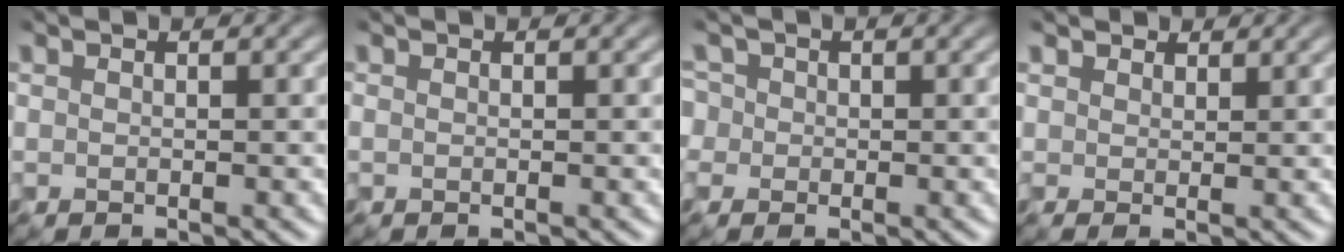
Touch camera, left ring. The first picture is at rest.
{"total": 0.0}
{"total": 2.5, "force": [0.6, 2.2, 0.8], "torque": [0.005, 0.018, -0.014]}
{"total": 1.4, "force": [1.0, 0.9, 0.4], "torque": [-0.006, 0.000, 0.014]}